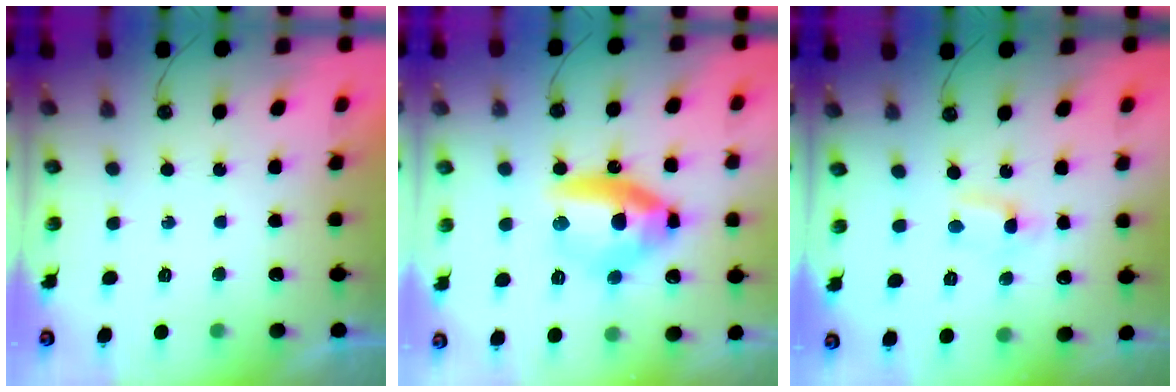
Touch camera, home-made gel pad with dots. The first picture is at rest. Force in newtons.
{"total": 16.6, "press": 15.4, "slide": 6.0}
{"total": 1.6, "press": 1.5, "slide": 0.2}